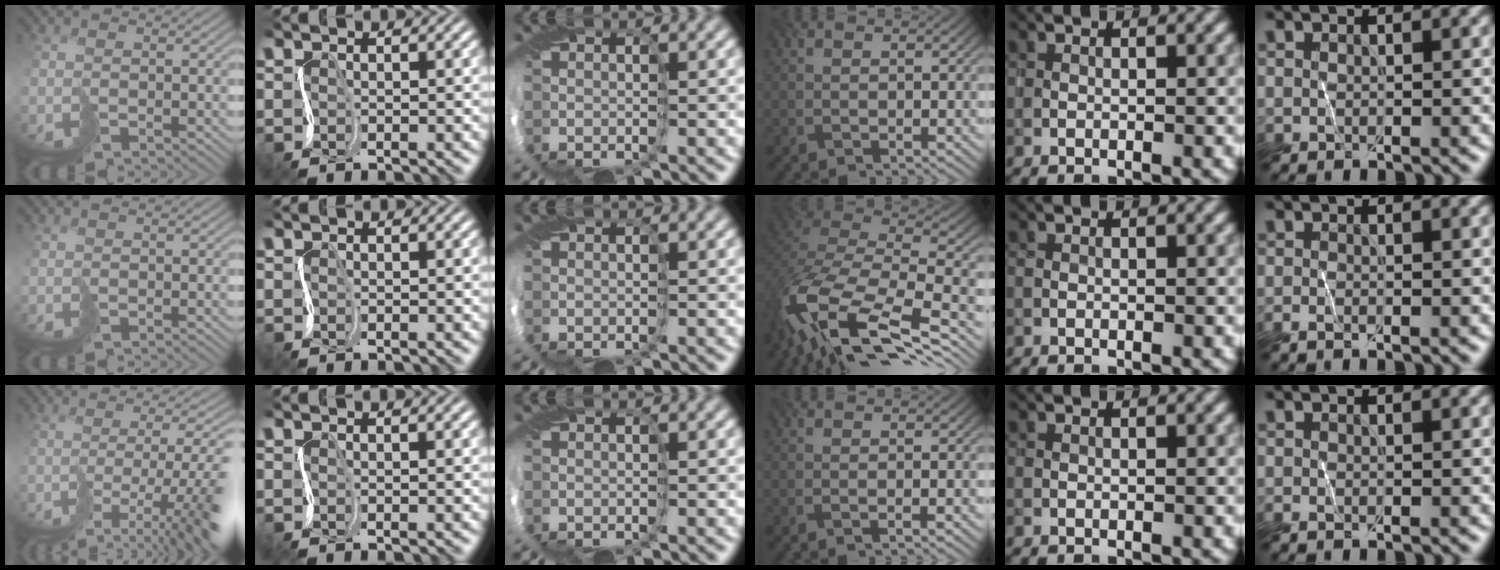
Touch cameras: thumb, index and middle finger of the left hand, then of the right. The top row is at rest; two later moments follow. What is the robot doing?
{"motion": "cut", "object": "paper"}